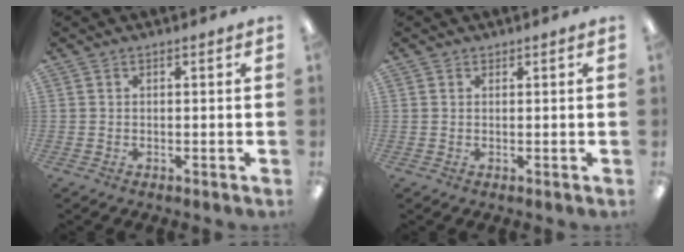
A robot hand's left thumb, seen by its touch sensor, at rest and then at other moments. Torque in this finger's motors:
{"motor_torque": [-0.05, 0.05, 0.18, -0.22, -0.01]}